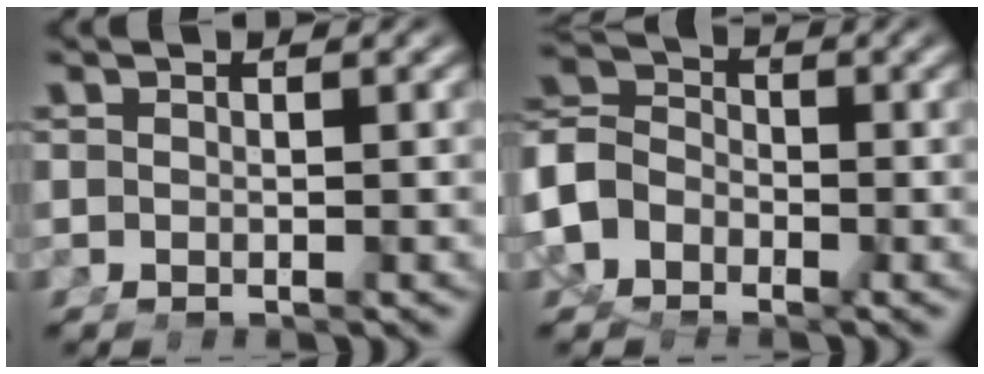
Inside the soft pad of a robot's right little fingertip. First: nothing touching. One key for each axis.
{"total": 8.1, "fx": -1.9, "fy": 7.2, "fz": 3.1, "tx": -0.084, "ty": -0.026, "tz": -0.032}